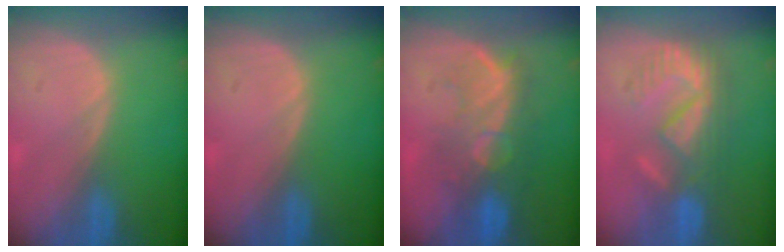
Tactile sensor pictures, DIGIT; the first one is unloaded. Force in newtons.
{"total": 0.0}
{"total": 9.0, "press": 8.5, "slide": 3.0}
{"total": 8.2, "press": 7.9, "slide": 2.4}